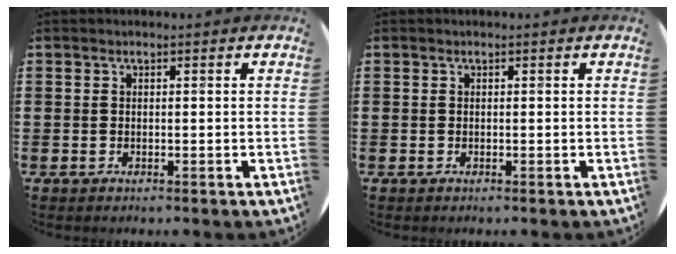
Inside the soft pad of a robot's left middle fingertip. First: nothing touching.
{"total": 0.0}